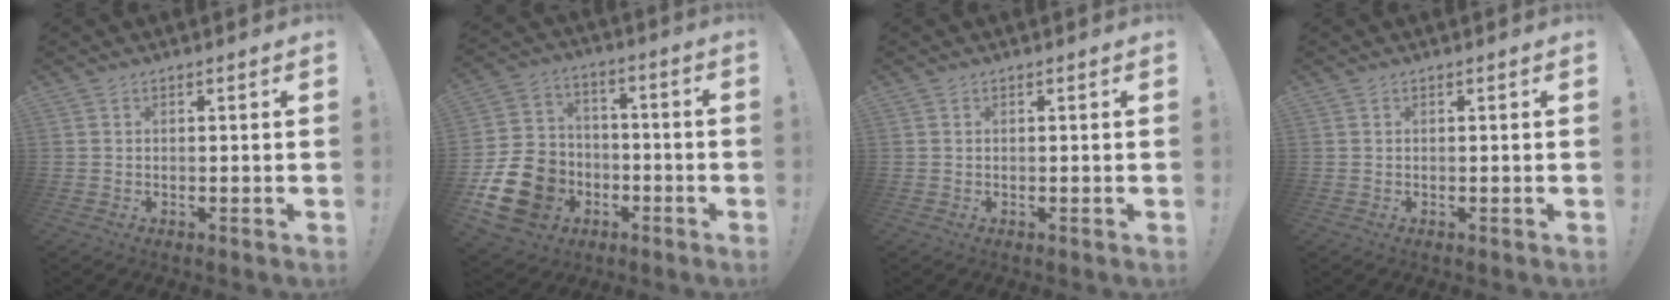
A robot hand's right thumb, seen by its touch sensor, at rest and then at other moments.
{"total": 18.8, "force": [-6.7, 15.0, 9.0], "torque": [-0.151, 0.047, -0.096]}
{"total": 0.0}
{"total": 0.0}